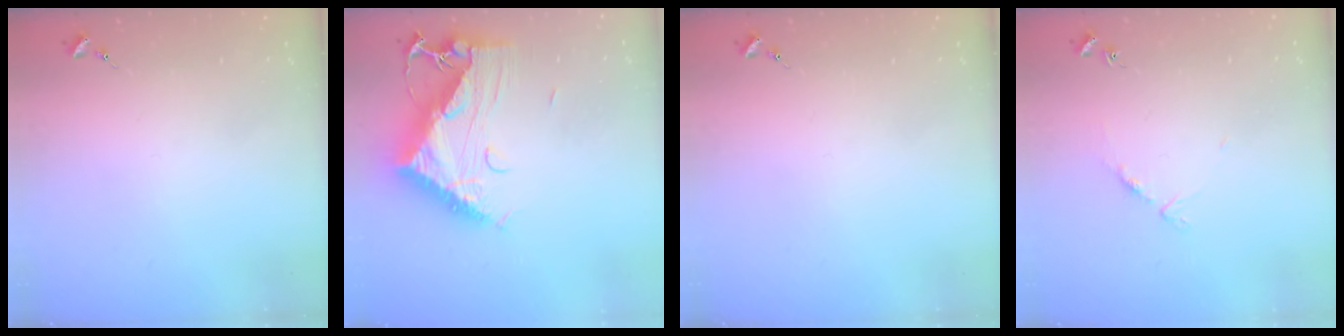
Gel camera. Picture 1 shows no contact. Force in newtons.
{"total": 15.7, "press": 15.6, "slide": 1.5}
{"total": 0.0}
{"total": 5.5, "press": 5.5, "slide": 0.4}